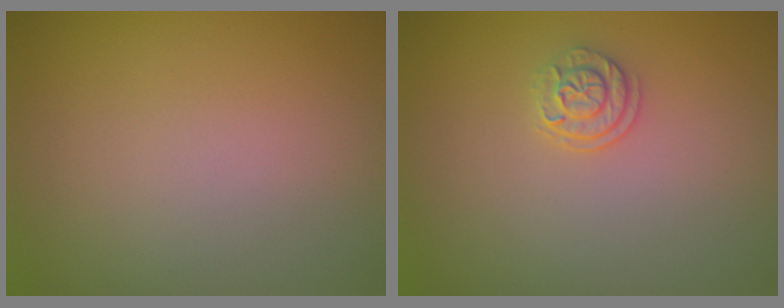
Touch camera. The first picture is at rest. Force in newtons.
{"total": 1.9, "press": 1.6, "slide": 1.1}